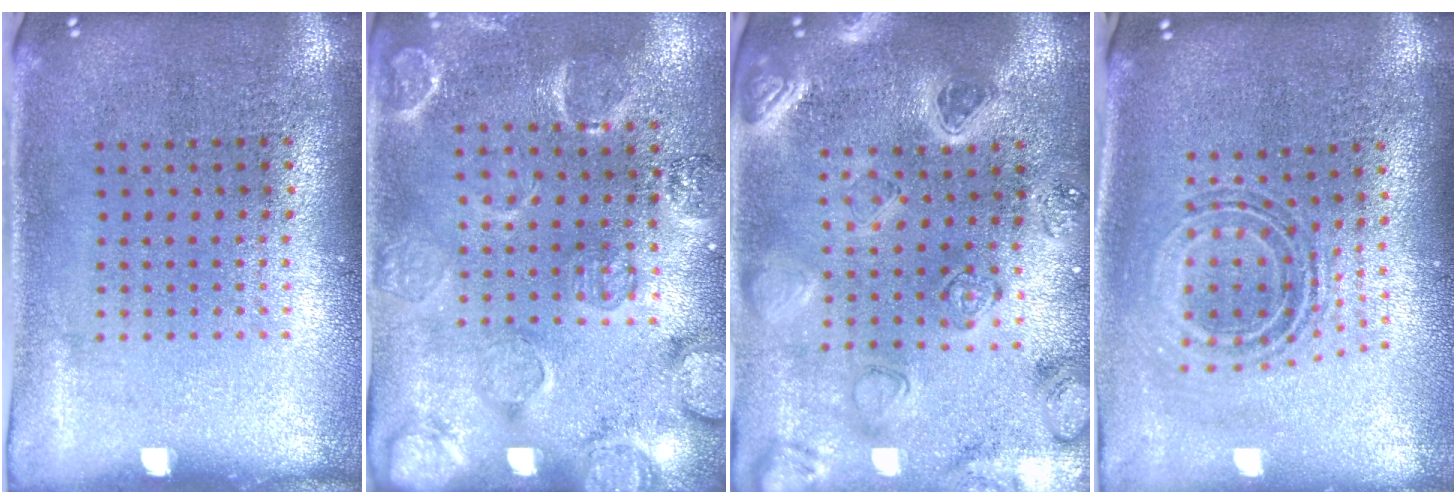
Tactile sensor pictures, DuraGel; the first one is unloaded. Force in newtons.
{"total": 2.5, "press": 2.2, "slide": 1.3}
{"total": 2.2, "press": 2.2, "slide": 0.3}
{"total": 0.8, "press": 0.8, "slide": 0.3}